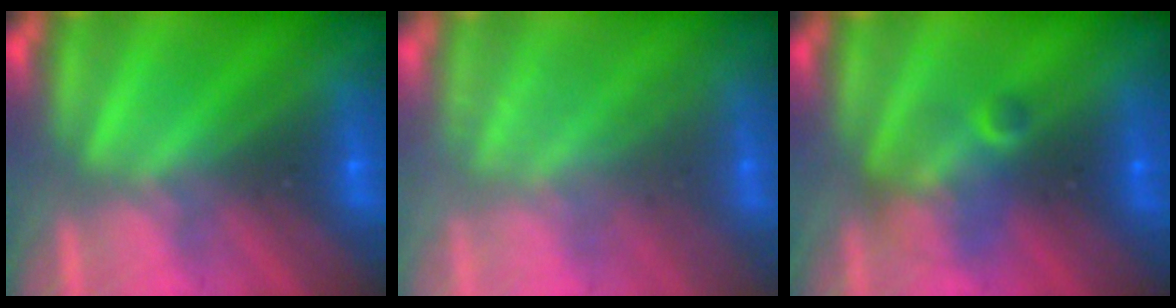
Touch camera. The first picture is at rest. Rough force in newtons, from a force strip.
{"total": 2.2}
{"total": 2.4}